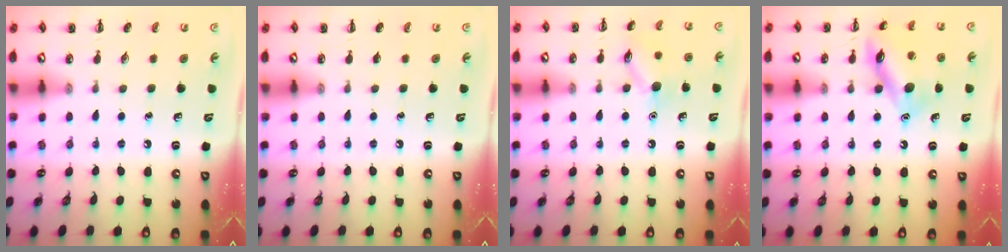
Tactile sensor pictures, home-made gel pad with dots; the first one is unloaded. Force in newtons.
{"total": 0.0}
{"total": 9.4, "press": 9.4, "slide": 0.5}
{"total": 14.0, "press": 13.9, "slide": 1.3}